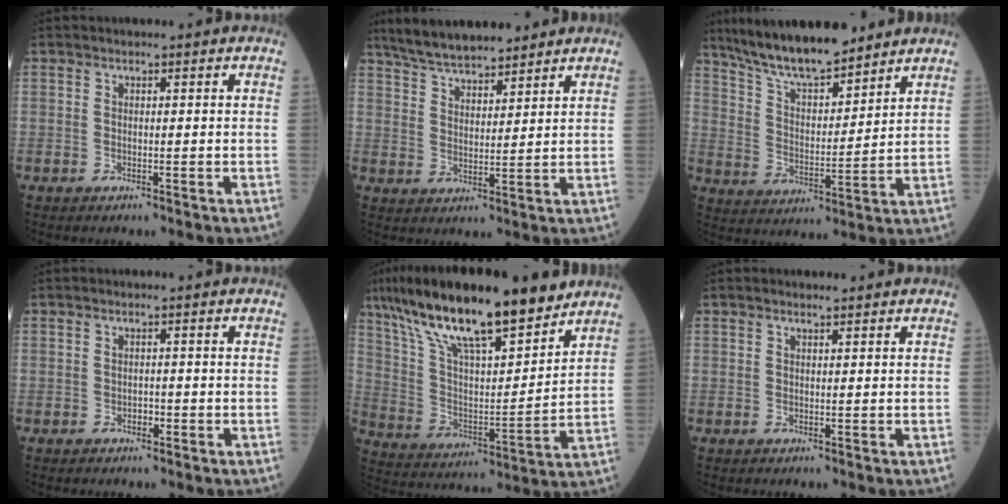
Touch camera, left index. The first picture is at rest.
{"total": 9.7, "force": [8.5, 1.9, 4.1], "torque": [-0.072, 0.023, 0.155]}
{"total": 13.7, "force": [11.8, 2.7, 6.5], "torque": [-0.112, 0.008, 0.210]}
{"total": 0.9, "force": [-0.5, 0.6, 0.5], "torque": [-0.004, 0.003, -0.009]}
{"total": 21.4, "force": [15.7, 4.2, 14.0], "torque": [-0.250, 0.021, 0.276]}
{"total": 0.8, "force": [0.7, 0.1, 0.3], "torque": [-0.010, 0.004, 0.012]}